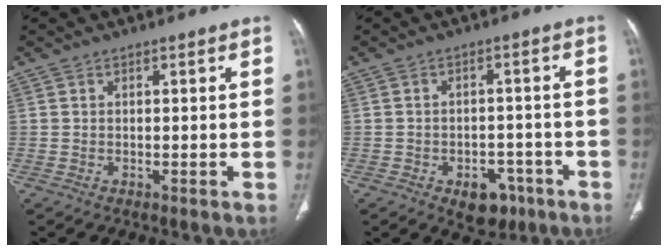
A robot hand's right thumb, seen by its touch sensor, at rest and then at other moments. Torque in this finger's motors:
{"motor_torque": [2.89, 0.45, 0.42, -0.31, 0.09]}